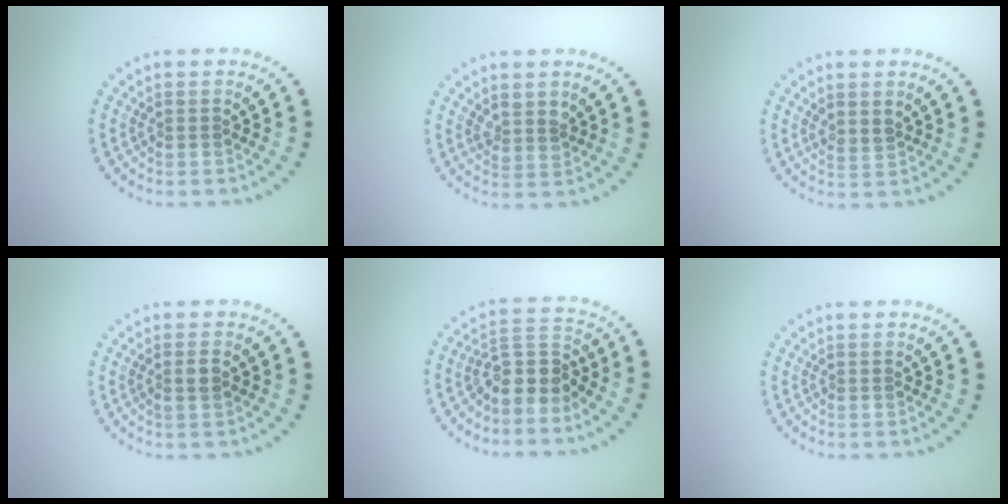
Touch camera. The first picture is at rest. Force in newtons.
{"total": 1.7, "press": 1.4, "slide": 0.9}
{"total": 1.0, "press": 0.7, "slide": 0.7}
{"total": 1.2, "press": 1.0, "slide": 0.5}
{"total": 3.8, "press": 3.2, "slide": 2.1}
{"total": 0.0}